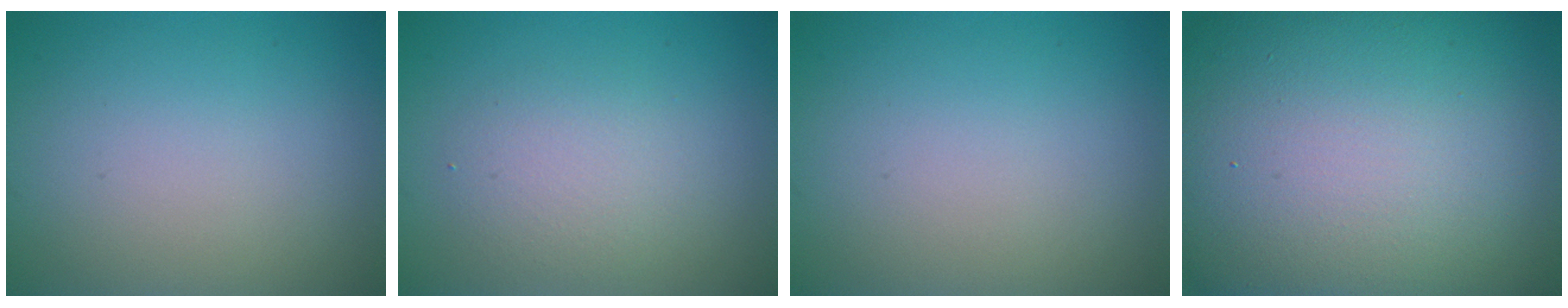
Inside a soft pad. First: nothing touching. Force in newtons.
{"total": 2.7, "press": 2.7, "slide": 0.1}
{"total": 0.0}
{"total": 25.1, "press": 25.1, "slide": 1.4}